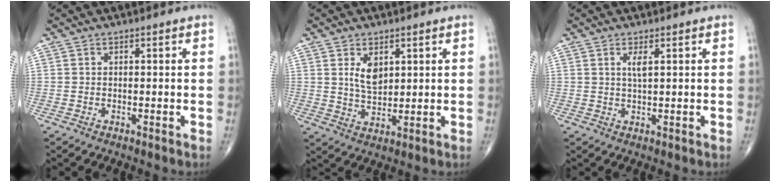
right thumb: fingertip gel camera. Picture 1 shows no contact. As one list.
[{"total": 5.5, "force": [2.0, 3.2, 4.0], "torque": [-0.056, -0.018, 0.042]}, {"total": 2.1, "force": [0.9, 0.4, 1.9], "torque": [-0.041, -0.006, 0.018]}]